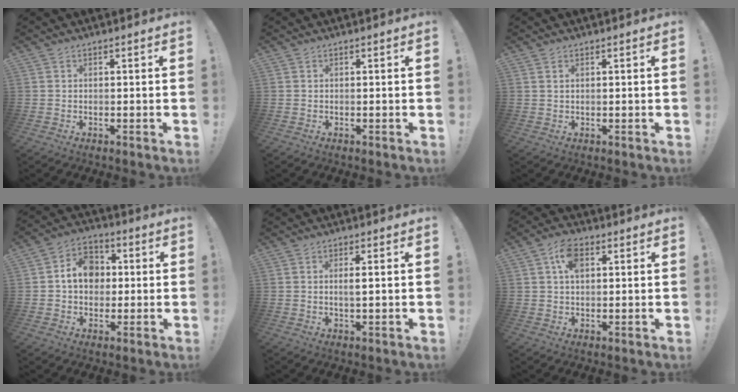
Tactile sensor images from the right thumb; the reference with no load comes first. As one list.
[{"total": 0.0}, {"total": 0.9, "force": [0.6, 0.3, 0.6], "torque": [-0.010, -0.001, 0.010]}, {"total": 11.3, "force": [1.6, 9.3, 6.2], "torque": [-0.084, 0.010, 0.036]}, {"total": 2.3, "force": [0.2, 0.3, 2.2], "torque": [-0.028, -0.008, 0.000]}, {"total": 6.9, "force": [2.2, 4.2, 5.0], "torque": [-0.083, 0.004, 0.040]}]